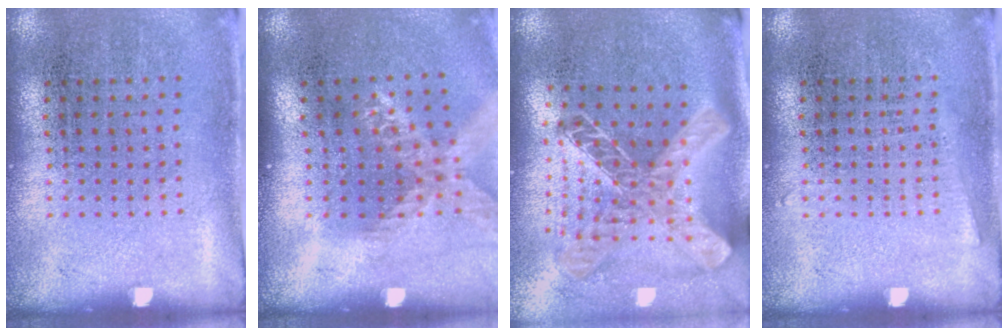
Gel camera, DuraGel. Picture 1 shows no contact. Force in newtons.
{"total": 1.6, "press": 1.4, "slide": 0.9}
{"total": 1.9, "press": 1.6, "slide": 1.1}
{"total": 0.7, "press": 0.7, "slide": 0.0}